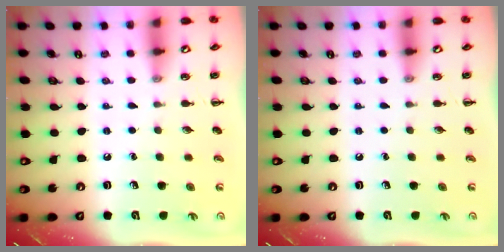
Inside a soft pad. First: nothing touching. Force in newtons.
{"total": 0.0}